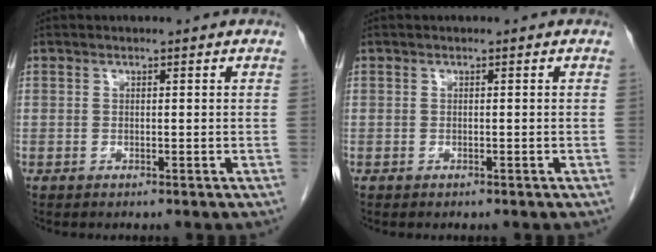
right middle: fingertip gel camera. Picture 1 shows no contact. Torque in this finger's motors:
{"motor_torque": [-0.29, -0.05, -0.04, -0.01]}